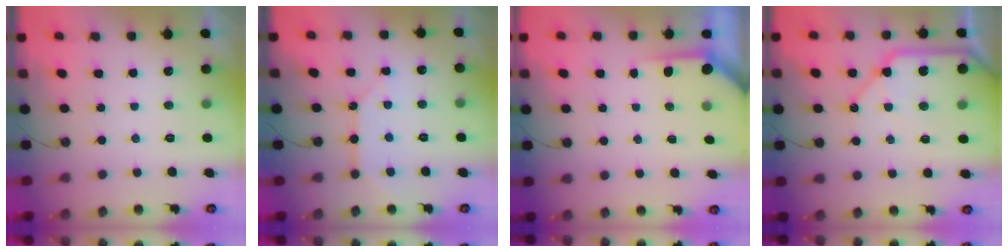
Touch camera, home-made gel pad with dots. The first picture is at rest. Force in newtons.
{"total": 9.3, "press": 9.2, "slide": 1.1}
{"total": 3.3, "press": 3.3, "slide": 0.4}
{"total": 13.3, "press": 13.3, "slide": 1.5}